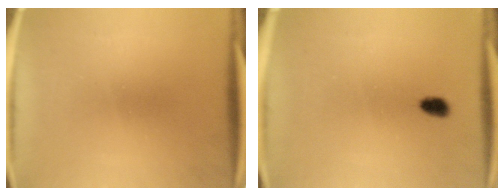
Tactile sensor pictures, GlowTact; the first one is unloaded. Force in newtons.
{"total": 2.2}